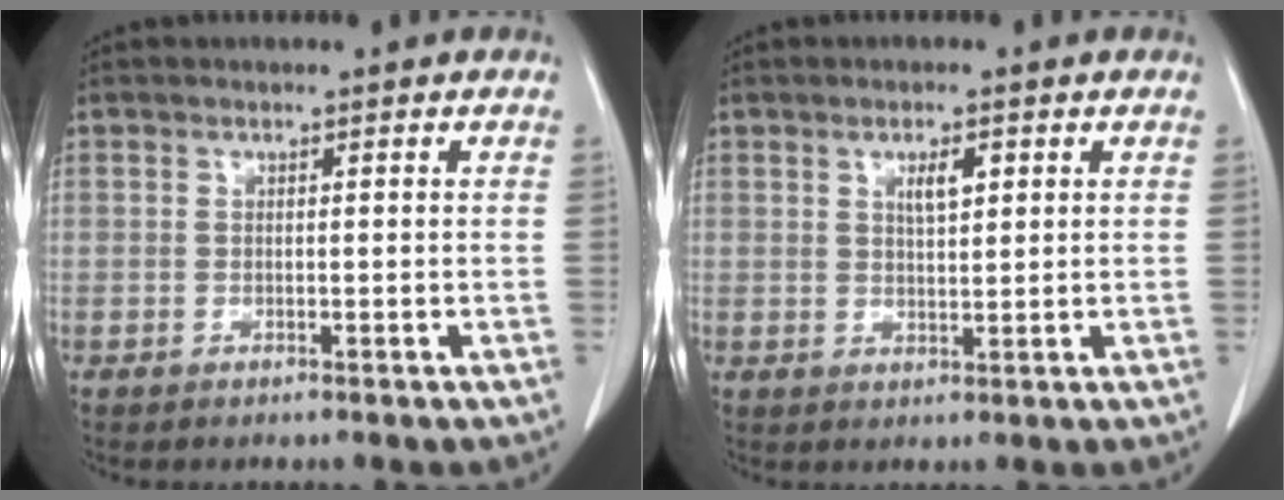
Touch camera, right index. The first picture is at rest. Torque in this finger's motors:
{"motor_torque": [0.09, 0.10, 0.02, 0.06]}